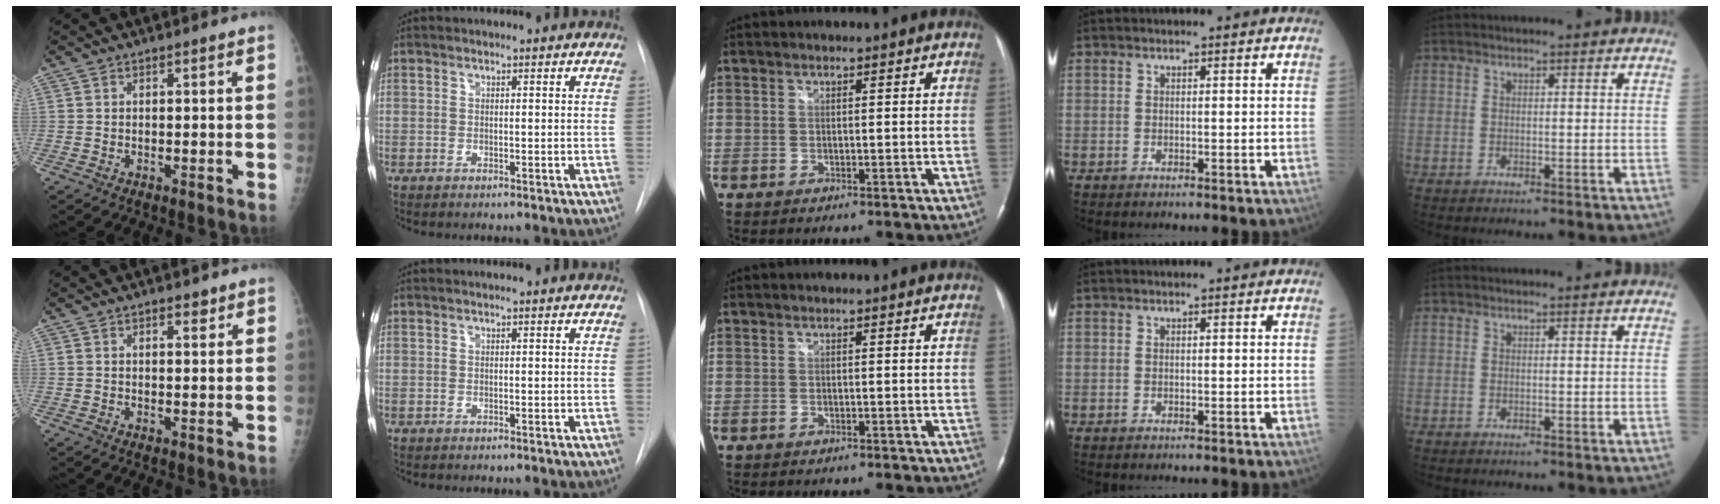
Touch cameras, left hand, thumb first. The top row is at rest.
{"thumb": {"total": 2.1, "force": [1.4, 0.9, 1.3], "torque": [-0.010, -0.007, 0.020]}, "index": {"total": 1.7, "force": [1.6, -0.1, 0.3], "torque": [-0.010, 0.016, 0.022]}}